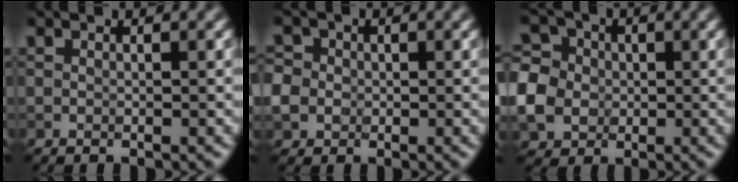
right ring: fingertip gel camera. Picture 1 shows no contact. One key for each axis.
{"total": 4.6, "fx": -0.4, "fy": 4.2, "fz": 1.9, "tx": -0.041, "ty": 0.024, "tz": -0.030}
{"total": 6.7, "fx": -1.2, "fy": 5.7, "fz": 3.2, "tx": -0.076, "ty": 0.002, "tz": -0.038}